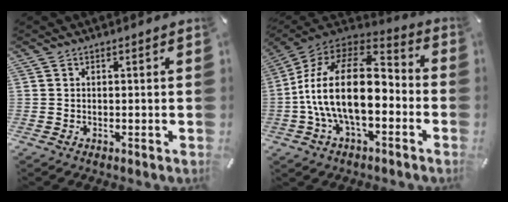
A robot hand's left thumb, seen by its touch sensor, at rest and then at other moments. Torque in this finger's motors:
{"motor_torque": [0.70, 3.89, 1.74, 1.03, 1.05]}